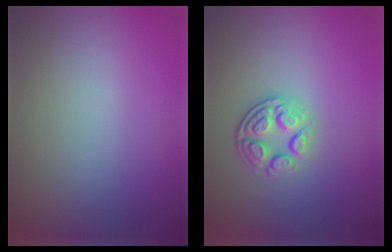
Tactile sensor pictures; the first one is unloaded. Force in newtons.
{"total": 3.7, "press": 2.8, "slide": 2.5}